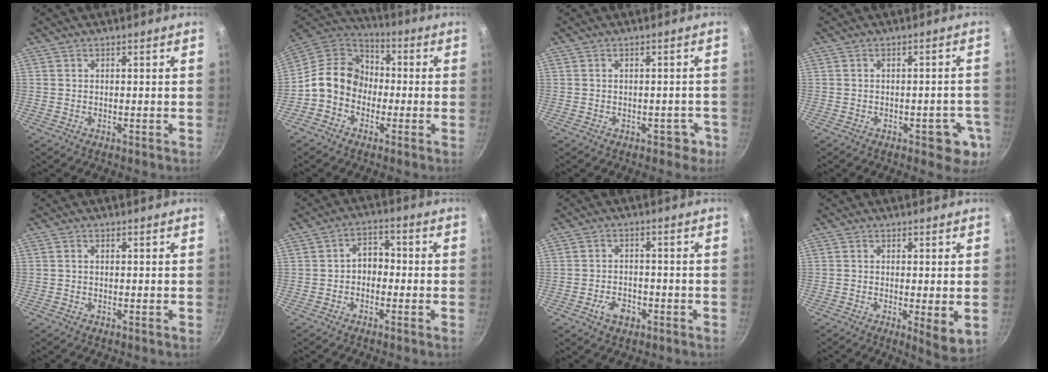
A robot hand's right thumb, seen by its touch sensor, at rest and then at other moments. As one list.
[{"total": 12.5, "force": [-2.0, 10.5, 6.4], "torque": [-0.073, 0.042, -0.061]}, {"total": 2.8, "force": [-1.3, 2.1, 1.4], "torque": [0.006, 0.026, 0.000]}, {"total": 7.1, "force": [-2.5, 3.6, 5.5], "torque": [-0.031, 0.013, -0.027]}, {"total": 0.7, "force": [0.1, 0.4, 0.5], "torque": [-0.008, 0.003, 0.001]}, {"total": 4.4, "force": [-0.8, 3.3, 2.8], "torque": [-0.014, 0.020, -0.024]}, {"total": 4.7, "force": [-2.2, 3.1, 2.8], "torque": [-0.037, 0.016, -0.035]}, {"total": 5.5, "force": [-0.5, 1.4, 5.3], "torque": [-0.076, -0.019, -0.006]}]